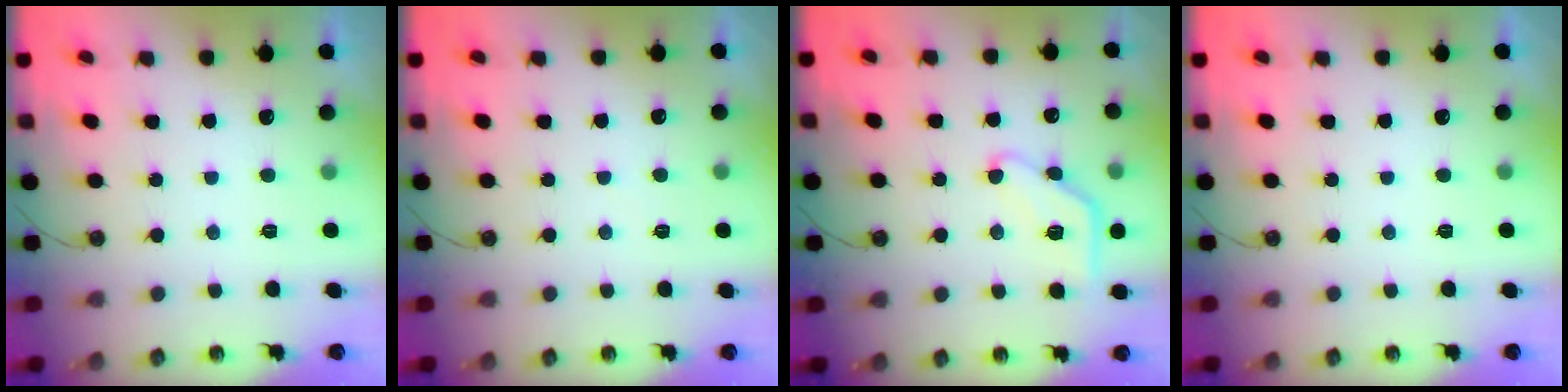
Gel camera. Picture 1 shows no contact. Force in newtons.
{"total": 3.7, "press": 3.7, "slide": 0.6}
{"total": 10.9, "press": 10.9, "slide": 0.4}
{"total": 0.0}